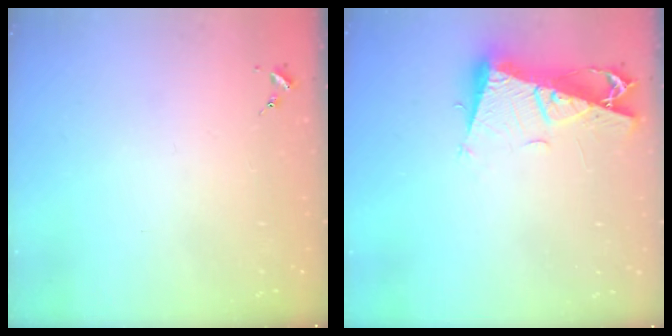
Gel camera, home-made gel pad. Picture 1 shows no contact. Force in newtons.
{"total": 11.5, "press": 11.5, "slide": 1.2}